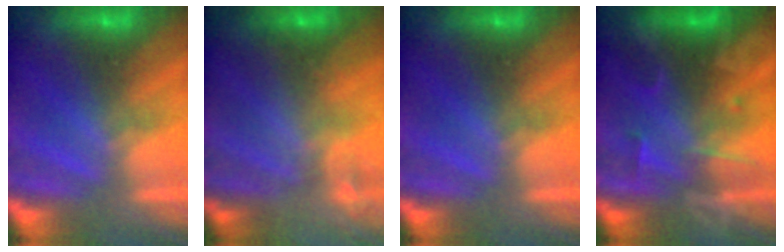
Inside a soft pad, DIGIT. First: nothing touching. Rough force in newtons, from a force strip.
{"total": 2.1}
{"total": 0.0}
{"total": 2.4}